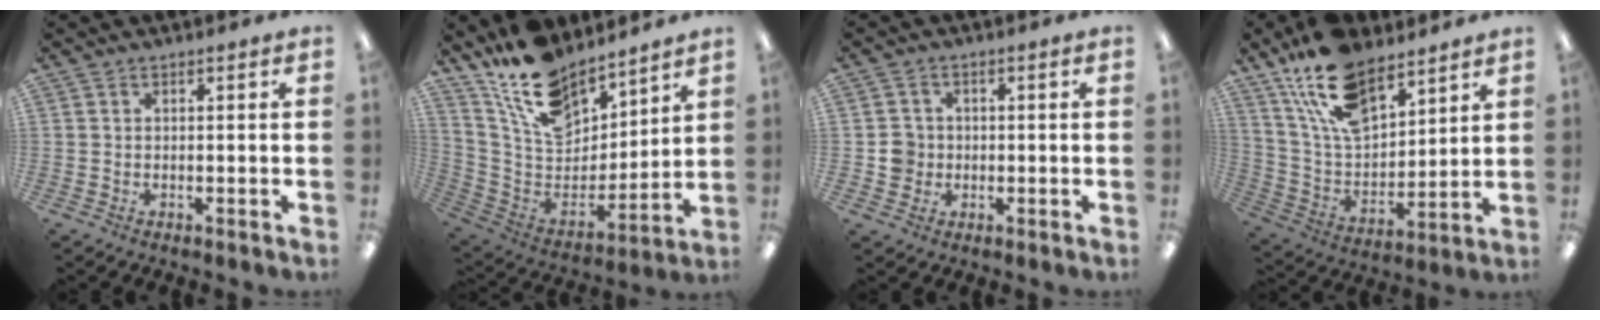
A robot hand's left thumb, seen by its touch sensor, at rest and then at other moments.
{"total": 17.8, "force": [14.0, 8.4, 7.0], "torque": [-0.155, -0.088, 0.260]}
{"total": 4.3, "force": [-0.3, 4.2, 0.8], "torque": [-0.005, 0.004, -0.007]}
{"total": 18.5, "force": [12.7, 9.1, 9.9], "torque": [-0.196, -0.057, 0.233]}